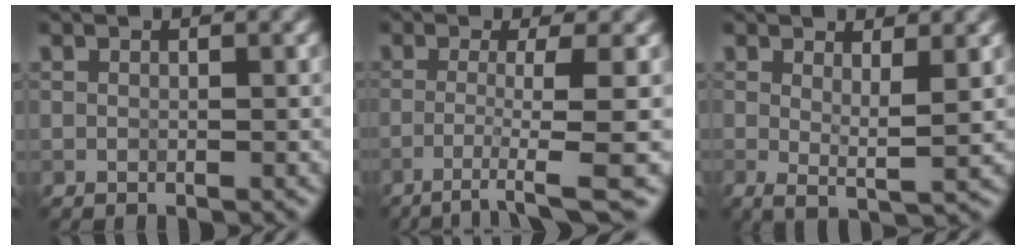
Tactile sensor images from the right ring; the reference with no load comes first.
{"total": 4.8, "force": [-1.7, 0.4, 4.5], "torque": [-0.071, -0.003, -0.039]}
{"total": 2.7, "force": [0.9, 0.7, 2.5], "torque": [-0.037, -0.011, 0.016]}